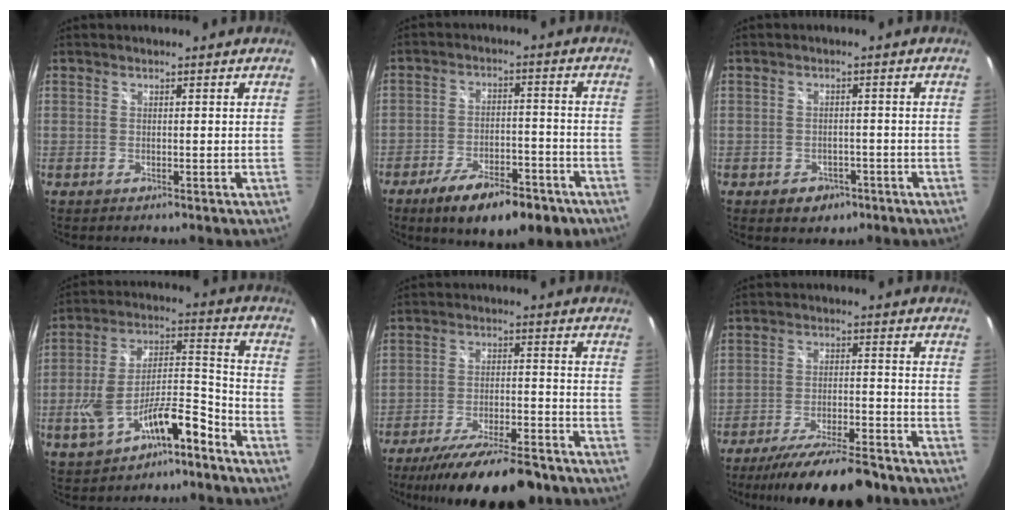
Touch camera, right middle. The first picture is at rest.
{"total": 14.2, "force": [-9.5, 5.3, 9.2], "torque": [-0.166, -0.011, -0.139]}
{"total": 4.4, "force": [-2.6, 3.2, 1.6], "torque": [-0.038, -0.002, -0.029]}
{"total": 14.1, "force": [-8.4, 5.1, 10.1], "torque": [-0.196, 0.011, -0.137]}
{"total": 18.3, "force": [-15.0, 4.0, 9.7], "torque": [-0.183, -0.032, -0.225]}
{"total": 16.3, "force": [-13.7, 3.1, 8.2], "torque": [-0.159, -0.025, -0.209]}